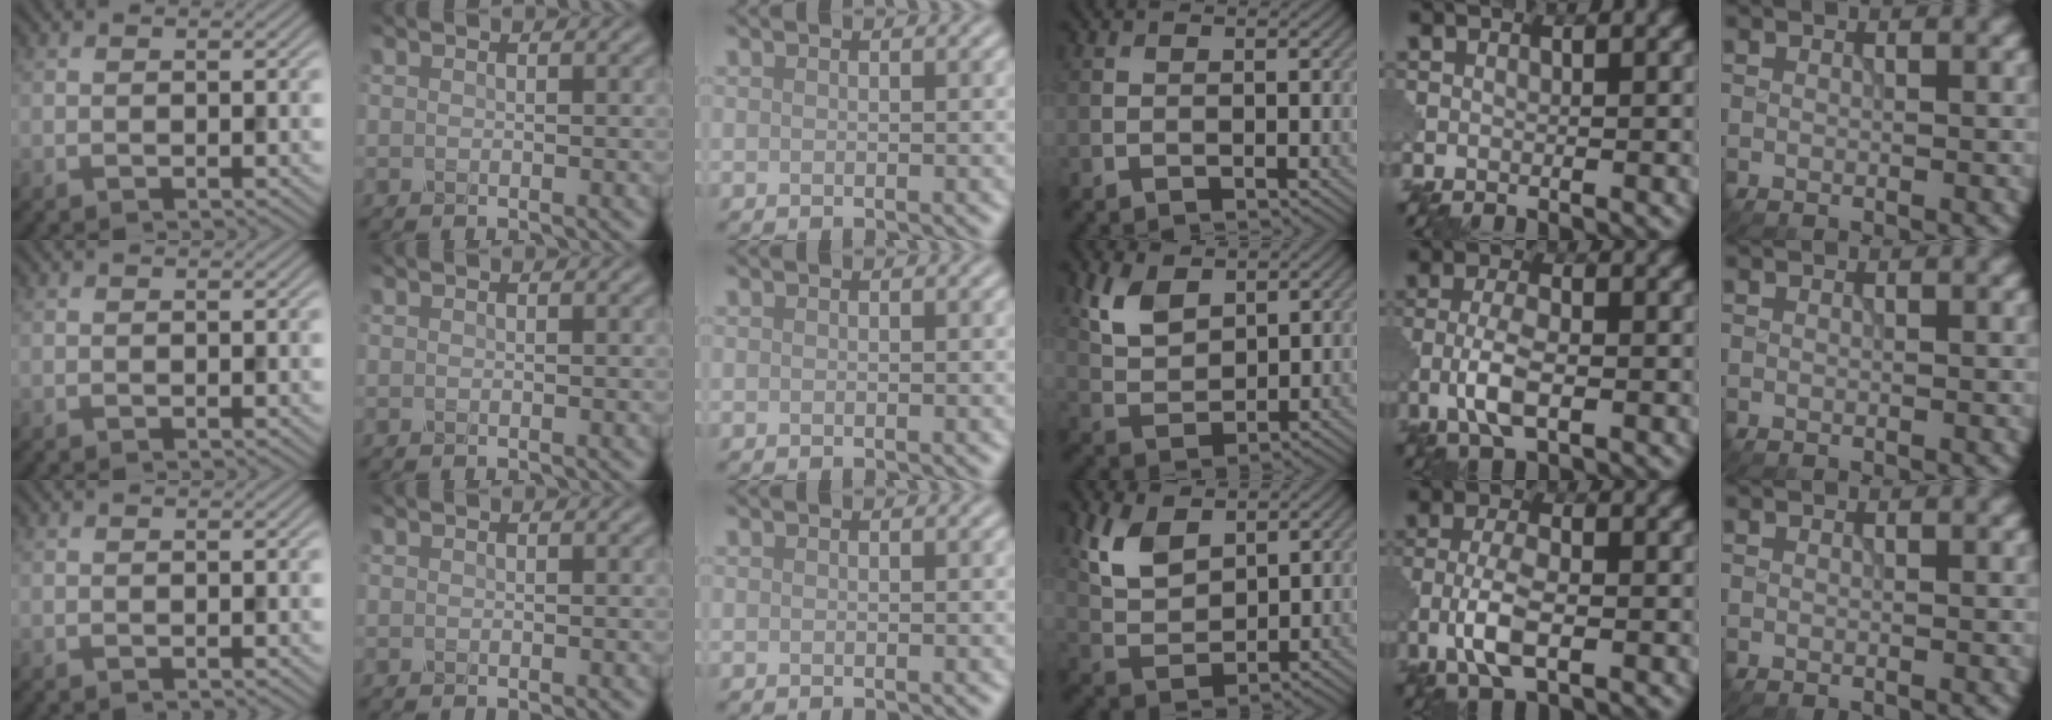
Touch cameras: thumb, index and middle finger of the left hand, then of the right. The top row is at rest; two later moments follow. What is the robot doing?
{"motion": "squeeze", "object": "clothespin"}